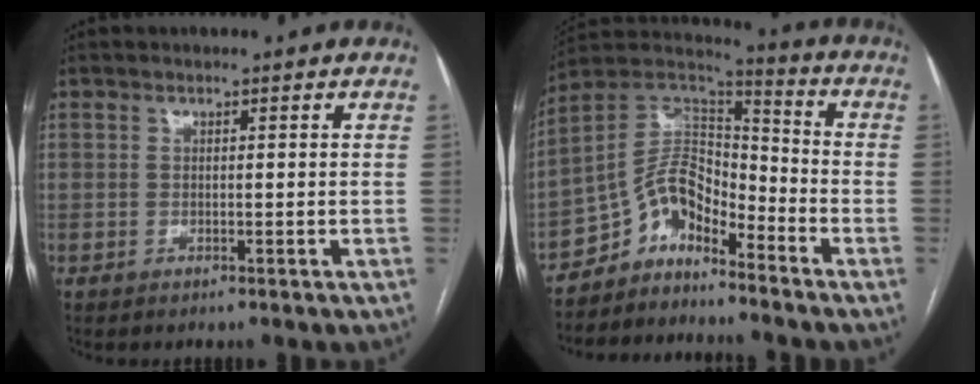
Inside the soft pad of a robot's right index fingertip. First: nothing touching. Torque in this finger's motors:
{"motor_torque": [1.02, -1.02, 0.43, 0.07]}